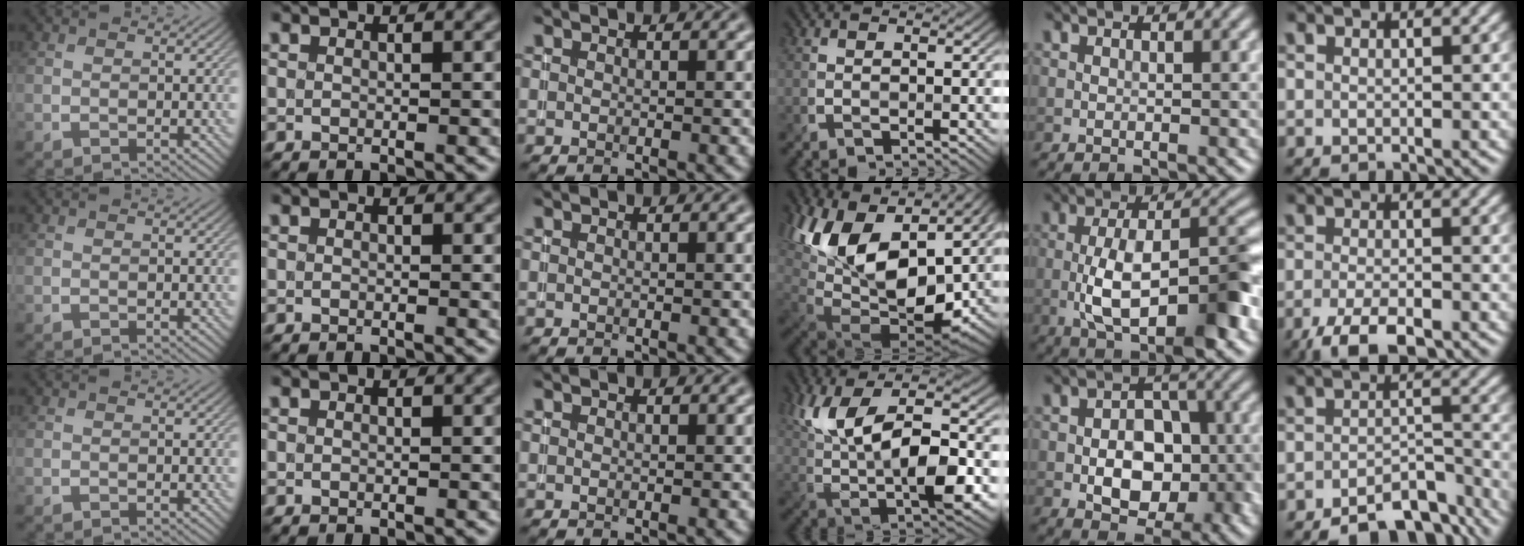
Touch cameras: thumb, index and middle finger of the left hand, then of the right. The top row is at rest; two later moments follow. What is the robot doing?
{"motion": "insert", "object": "backpack"}